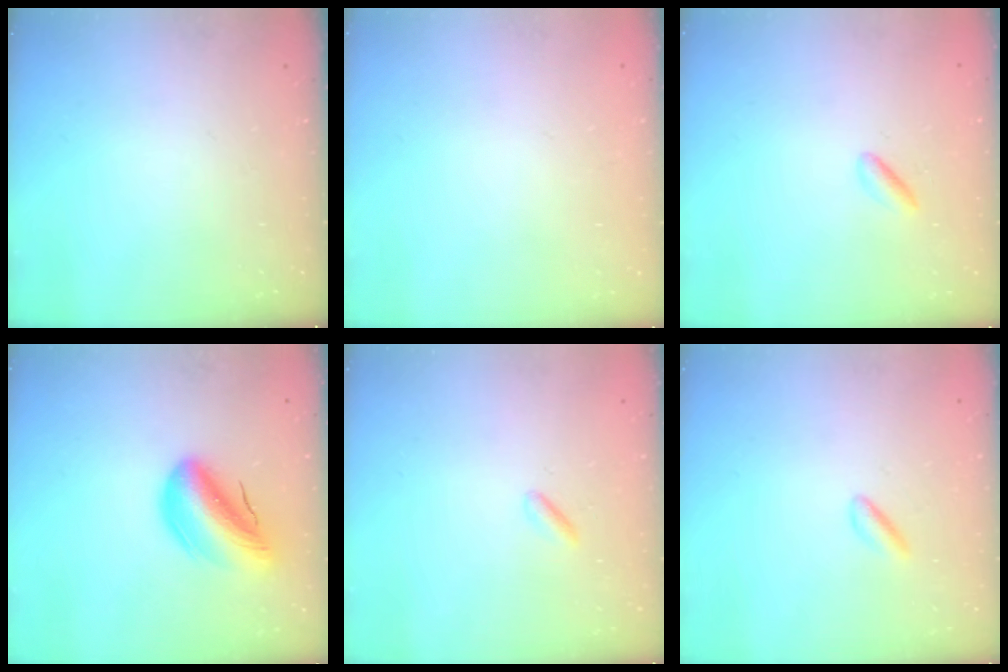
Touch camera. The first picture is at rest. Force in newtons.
{"total": 2.2, "press": 2.2, "slide": 0.1}
{"total": 1.5, "press": 1.3, "slide": 0.7}
{"total": 12.2, "press": 11.6, "slide": 3.5}
{"total": 0.9, "press": 0.6, "slide": 0.6}
{"total": 1.8, "press": 1.6, "slide": 0.9}